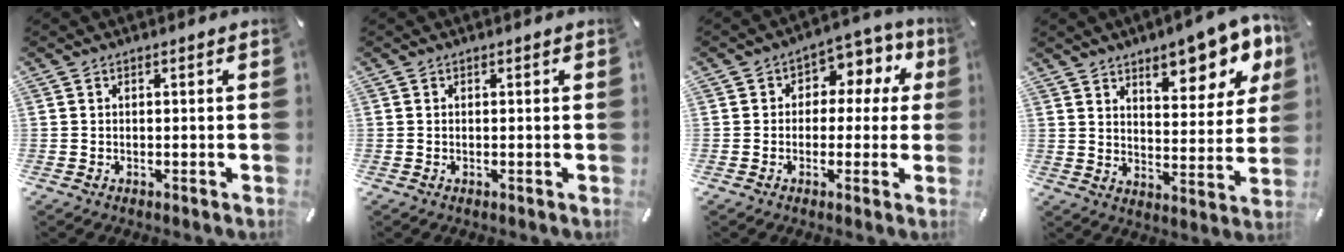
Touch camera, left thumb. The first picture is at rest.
{"total": 0.0}
{"total": 7.6, "force": [1.0, 6.2, 4.3], "torque": [-0.052, 0.000, 0.012]}
{"total": 13.0, "force": [9.1, 5.6, 7.4], "torque": [-0.085, -0.065, 0.152]}